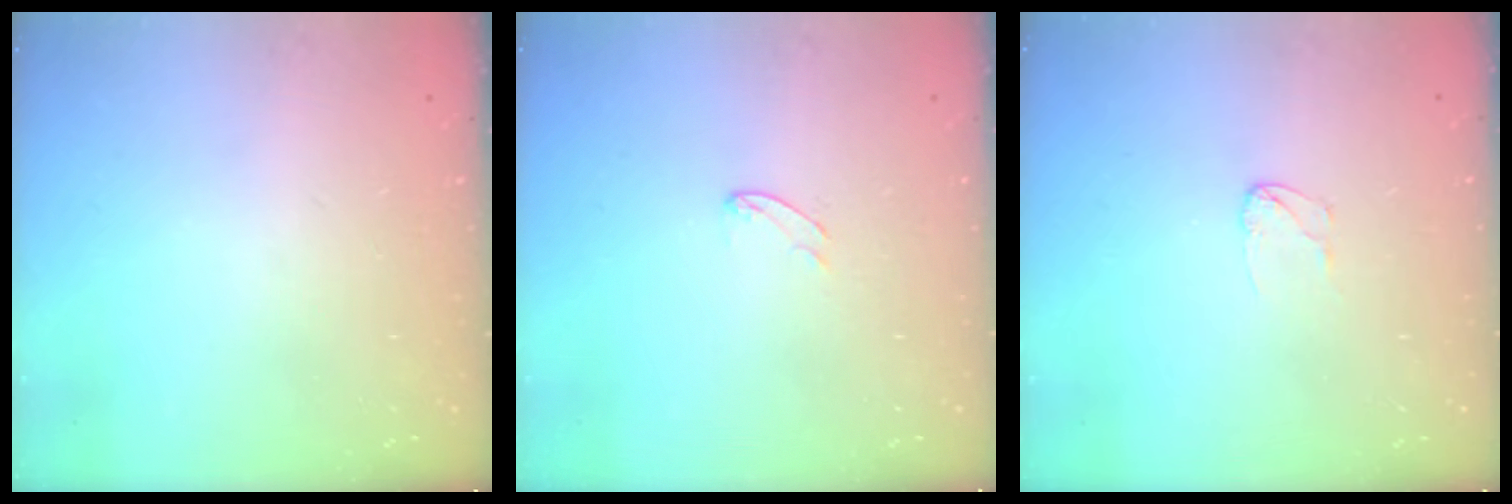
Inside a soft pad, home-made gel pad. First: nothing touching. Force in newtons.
{"total": 5.5, "press": 5.5, "slide": 0.3}
{"total": 3.0, "press": 3.0, "slide": 0.2}